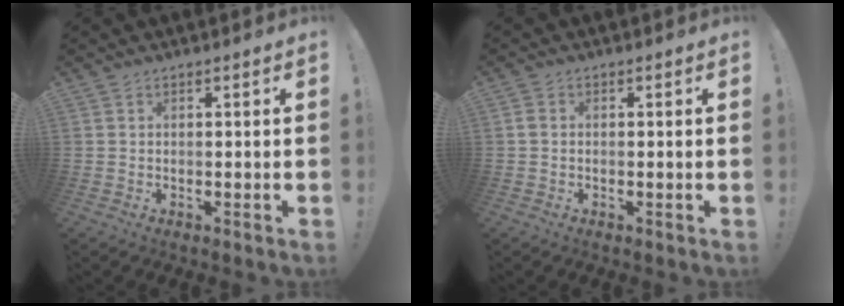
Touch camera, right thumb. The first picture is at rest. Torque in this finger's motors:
{"motor_torque": [-0.10, 0.07, 0.04, -0.06, -0.02]}